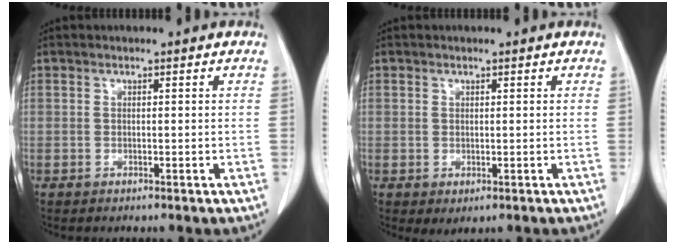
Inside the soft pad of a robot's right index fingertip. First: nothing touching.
{"total": 1.1, "force": [0.1, 0.9, 0.6], "torque": [-0.010, -0.001, 0.006]}